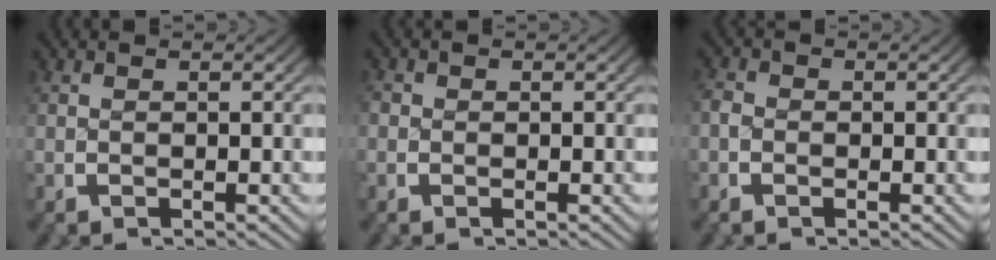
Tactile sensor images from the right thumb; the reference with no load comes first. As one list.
[{"total": 1.3, "force": [-0.2, 1.2, 0.4], "torque": [-0.013, -0.007, -0.007]}, {"total": 1.6, "force": [-0.6, 1.4, 0.6], "torque": [-0.016, -0.002, -0.018]}]